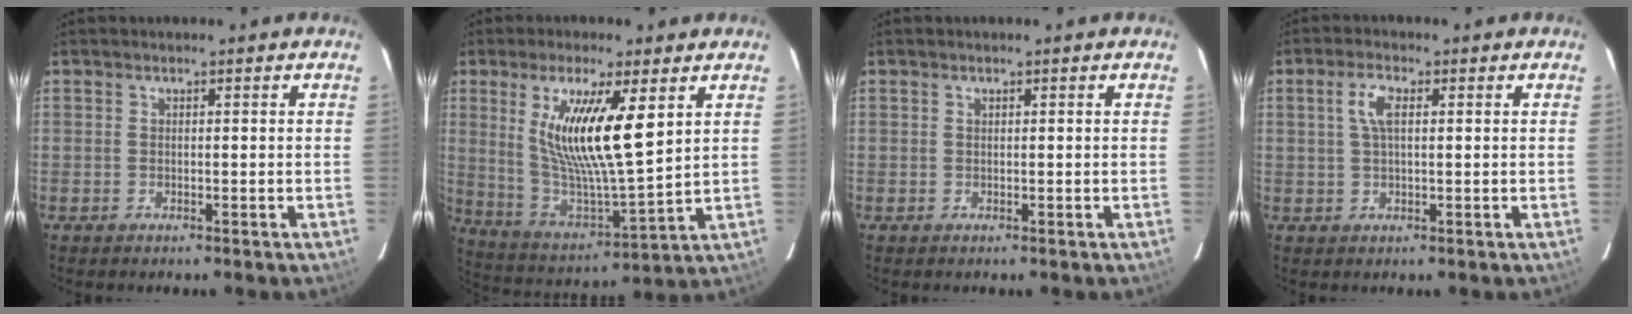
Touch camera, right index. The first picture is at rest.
{"total": 16.8, "force": [6.0, 3.1, 15.3], "torque": [-0.281, -0.013, 0.121]}
{"total": 0.0}
{"total": 3.9, "force": [1.0, 1.5, 3.5], "torque": [-0.070, 0.008, 0.020]}